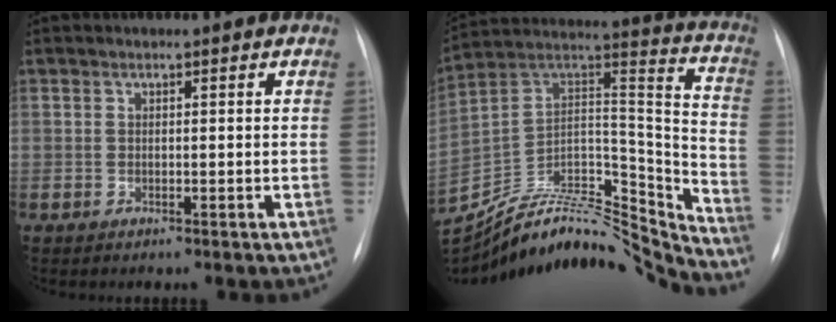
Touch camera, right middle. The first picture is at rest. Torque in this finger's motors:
{"motor_torque": [-0.35, -1.06, -0.04, 0.00]}